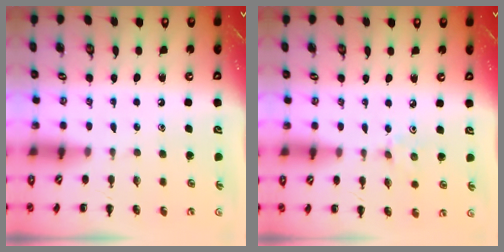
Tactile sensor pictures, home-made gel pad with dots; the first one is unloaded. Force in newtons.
{"total": 2.0, "press": 1.9, "slide": 0.7}